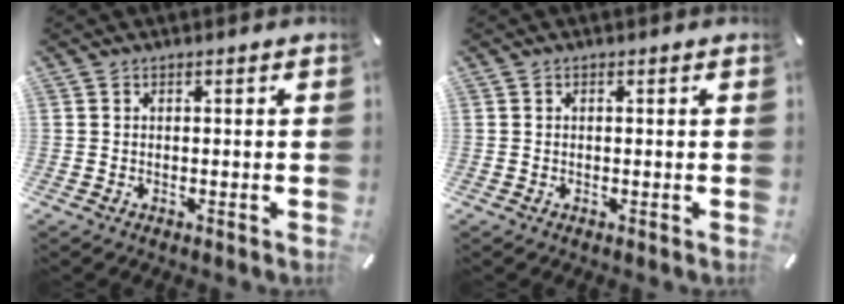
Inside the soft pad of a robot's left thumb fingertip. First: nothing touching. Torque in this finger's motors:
{"motor_torque": [-0.22, -0.45, -0.14, 0.25, -0.02]}